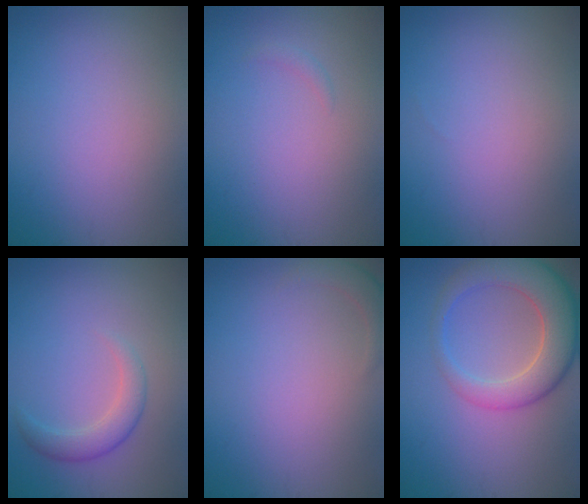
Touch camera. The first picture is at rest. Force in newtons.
{"total": 0.6, "press": 0.6, "slide": 0.1}
{"total": 0.0}
{"total": 2.4, "press": 2.4, "slide": 0.1}
{"total": 1.6, "press": 1.6, "slide": 0.3}
{"total": 6.6, "press": 6.6, "slide": 0.6}